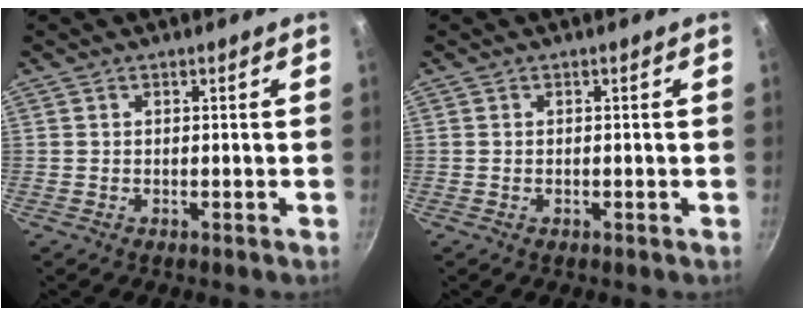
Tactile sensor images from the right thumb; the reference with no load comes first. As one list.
[{"total": 0.0}]